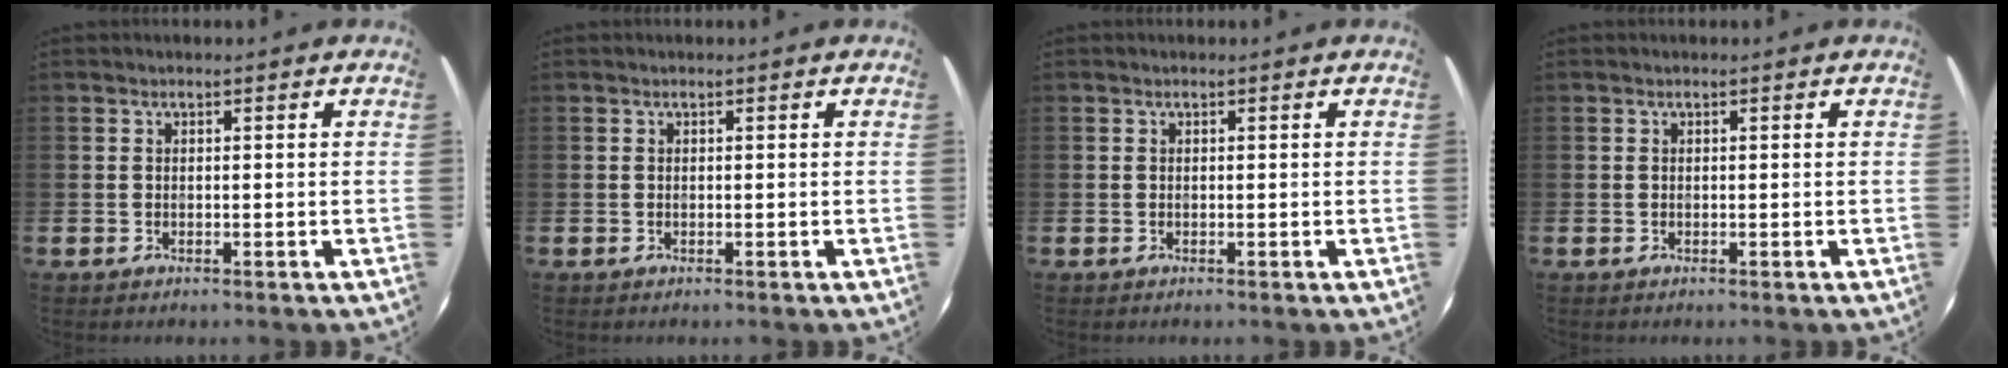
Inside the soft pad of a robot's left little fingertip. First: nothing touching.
{"total": 0.0}
{"total": 0.0}
{"total": 0.0}